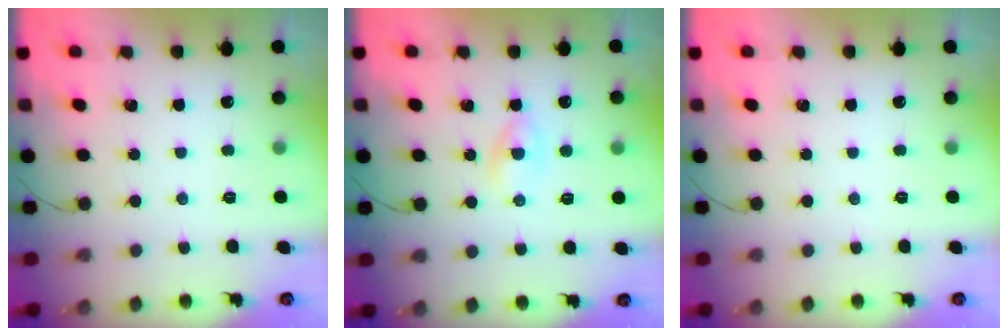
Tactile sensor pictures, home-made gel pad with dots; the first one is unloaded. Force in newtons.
{"total": 2.4, "press": 2.2, "slide": 0.9}
{"total": 0.0}